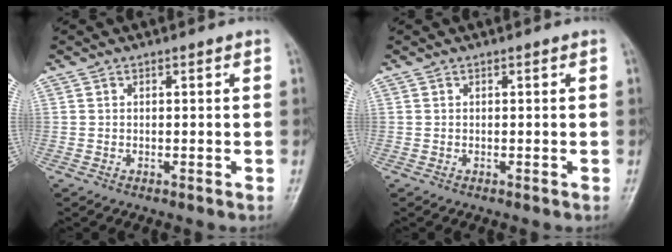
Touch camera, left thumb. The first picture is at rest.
{"total": 0.0}